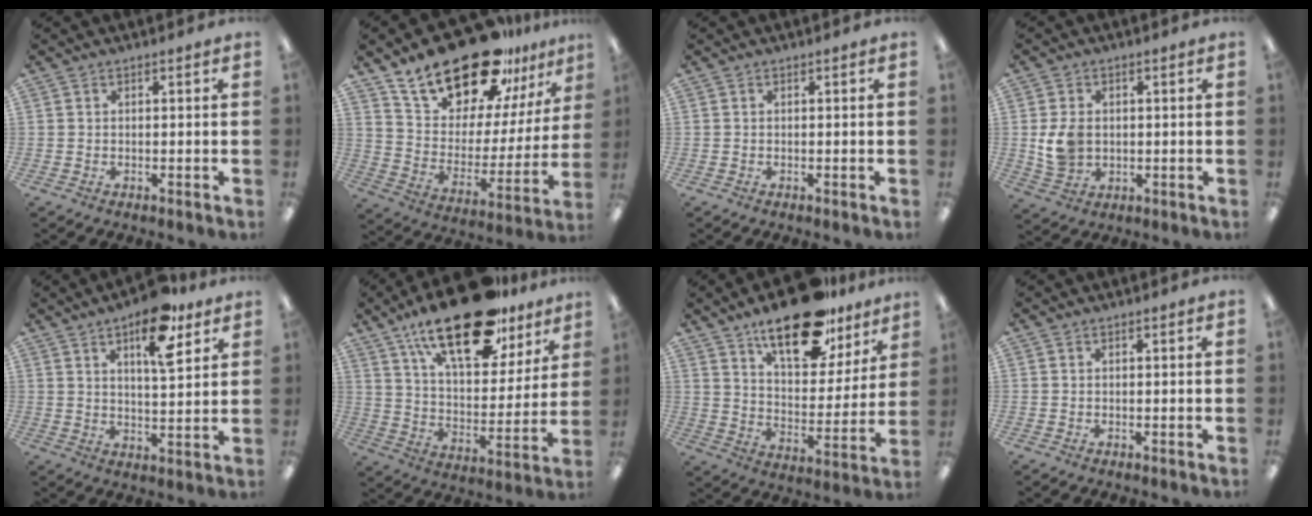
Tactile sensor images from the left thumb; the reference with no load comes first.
{"total": 23.2, "force": [19.1, 8.9, 9.6], "torque": [-0.171, -0.131, 0.337]}
{"total": 0.0}
{"total": 6.9, "force": [0.3, 5.3, 4.4], "torque": [-0.087, 0.001, 0.005]}
{"total": 13.4, "force": [7.9, 5.1, 9.5], "torque": [-0.136, -0.034, 0.130]}
{"total": 23.8, "force": [16.3, 9.8, 14.3], "torque": [-0.234, -0.085, 0.278]}
{"total": 20.0, "force": [14.3, 8.3, 11.1], "torque": [-0.169, -0.080, 0.241]}
{"total": 0.0}